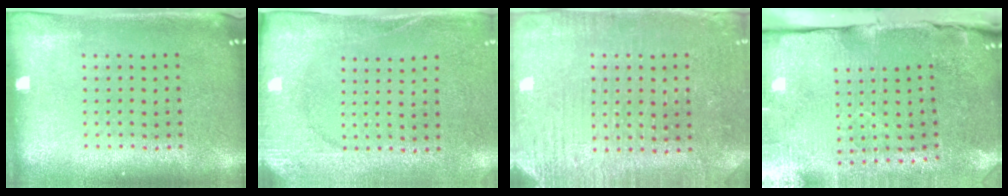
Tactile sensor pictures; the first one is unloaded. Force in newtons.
{"total": 2.7, "press": 2.3, "slide": 1.3}
{"total": 3.0, "press": 2.9, "slide": 0.6}
{"total": 4.8, "press": 3.9, "slide": 2.7}